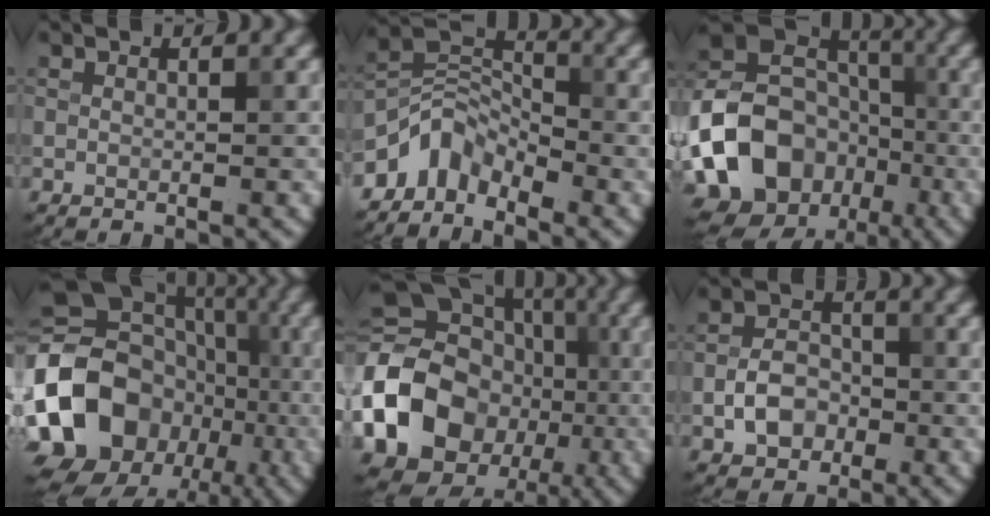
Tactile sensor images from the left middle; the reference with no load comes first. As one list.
[{"total": 4.0, "force": [-3.1, 2.2, 1.3], "torque": [-0.017, 0.007, -0.069]}, {"total": 16.8, "force": [-6.2, 13.4, 8.0], "torque": [-0.172, -0.022, -0.121]}, {"total": 15.2, "force": [-4.2, 12.3, 7.9], "torque": [-0.159, 0.006, -0.084]}, {"total": 18.1, "force": [-4.0, 15.3, 8.9], "torque": [-0.164, -0.016, -0.094]}, {"total": 3.7, "force": [-1.3, 2.7, 2.1], "torque": [-0.033, 0.005, -0.026]}]